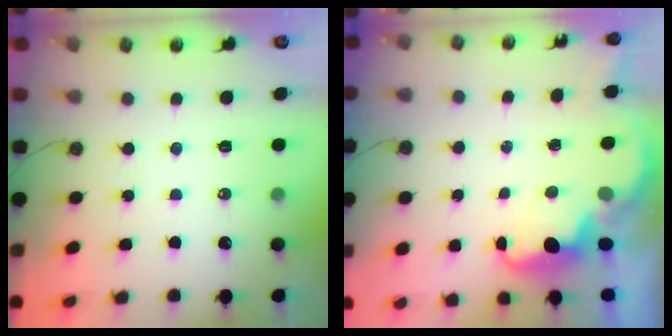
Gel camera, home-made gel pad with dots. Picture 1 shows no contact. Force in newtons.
{"total": 2.8, "press": 2.8, "slide": 0.6}